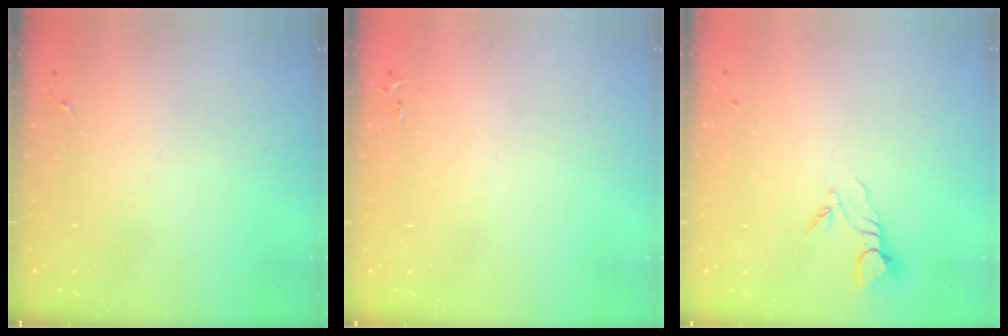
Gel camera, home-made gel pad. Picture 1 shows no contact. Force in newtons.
{"total": 2.6, "press": 2.6, "slide": 0.4}
{"total": 3.7, "press": 3.7, "slide": 0.1}